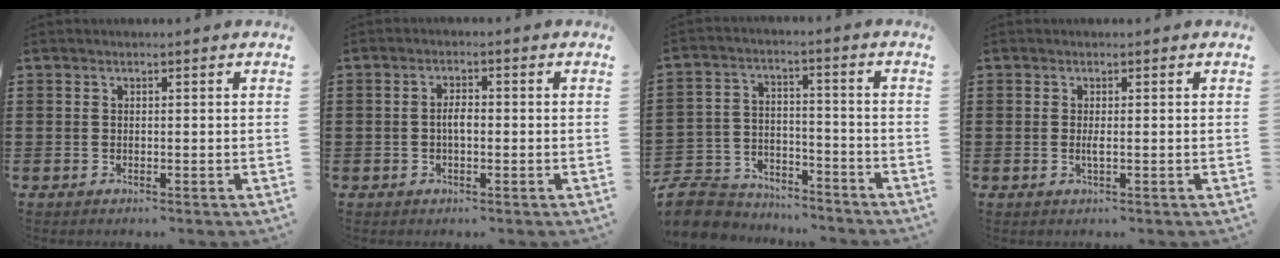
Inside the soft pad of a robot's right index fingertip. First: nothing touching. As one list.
[{"total": 2.3, "force": [-0.3, 0.9, 2.1], "torque": [-0.040, 0.002, -0.007]}, {"total": 7.8, "force": [-7.4, 2.3, 1.0], "torque": [-0.041, 0.015, -0.151]}, {"total": 1.3, "force": [-0.2, 0.1, 1.2], "torque": [-0.024, -0.004, -0.003]}]